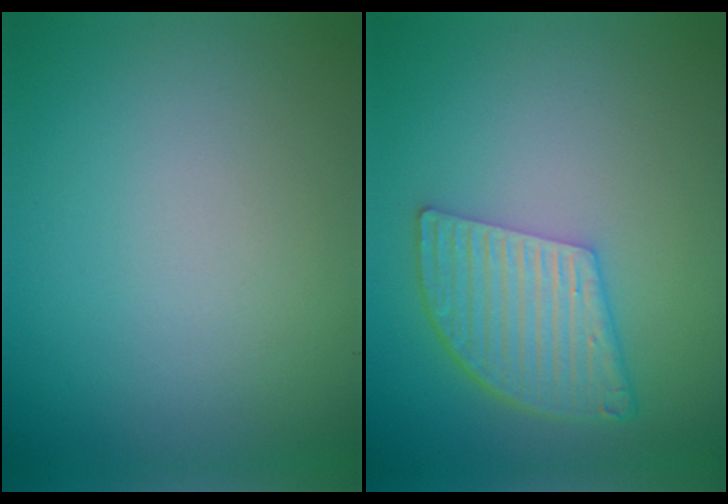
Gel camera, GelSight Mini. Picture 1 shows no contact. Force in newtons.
{"total": 5.6, "press": 4.1, "slide": 3.8}